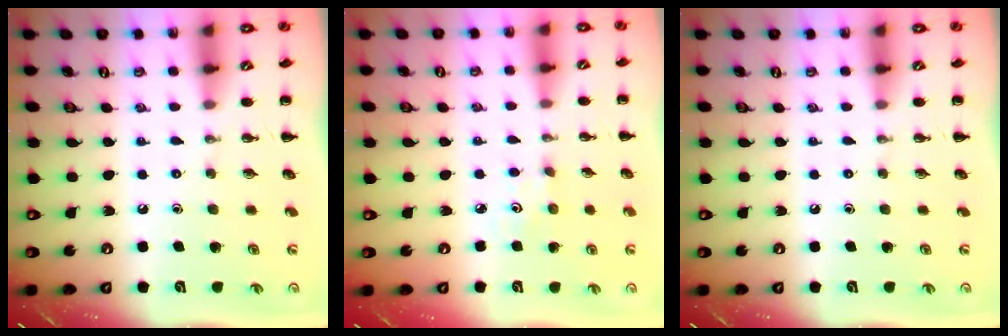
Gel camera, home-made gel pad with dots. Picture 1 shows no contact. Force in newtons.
{"total": 1.8, "press": 1.7, "slide": 0.6}
{"total": 0.0}